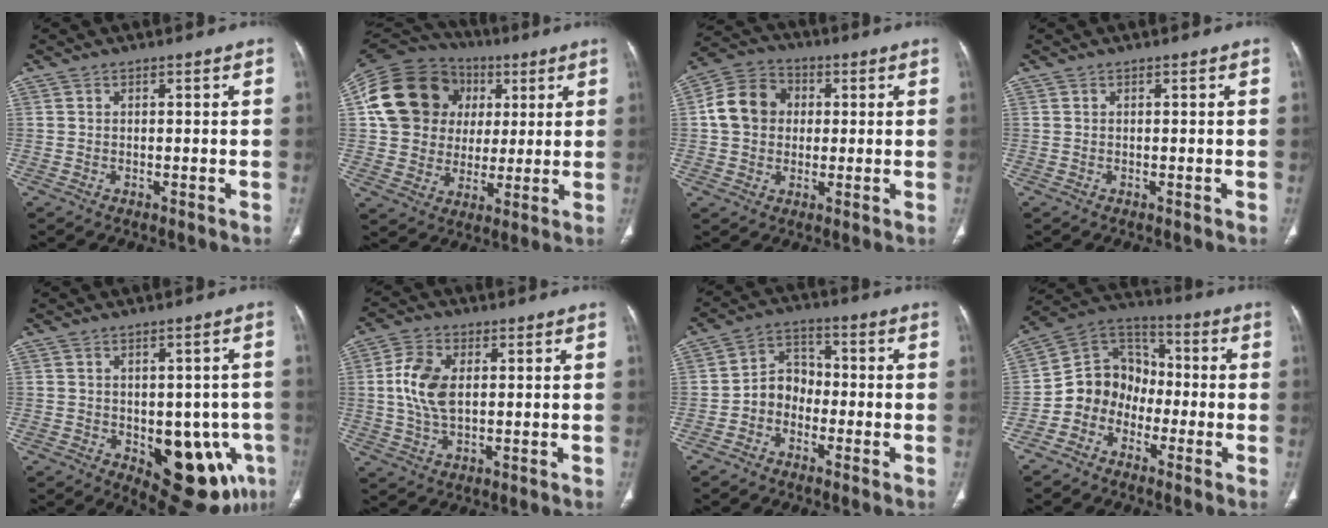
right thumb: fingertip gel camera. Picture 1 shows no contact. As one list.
[{"total": 21.0, "force": [5.2, 17.9, 9.8], "torque": [-0.162, 0.035, 0.099]}, {"total": 10.4, "force": [1.0, 8.8, 5.3], "torque": [-0.080, 0.020, 0.008]}, {"total": 0.0}, {"total": 14.8, "force": [-4.5, 7.6, 11.9], "torque": [-0.114, 0.001, -0.037]}, {"total": 8.9, "force": [1.2, 5.2, 7.1], "torque": [-0.148, 0.000, 0.025]}, {"total": 6.3, "force": [-2.0, 5.2, 2.9], "torque": [-0.024, 0.034, -0.050]}, {"total": 10.7, "force": [-3.6, 9.3, 3.9], "torque": [-0.034, 0.063, -0.082]}]